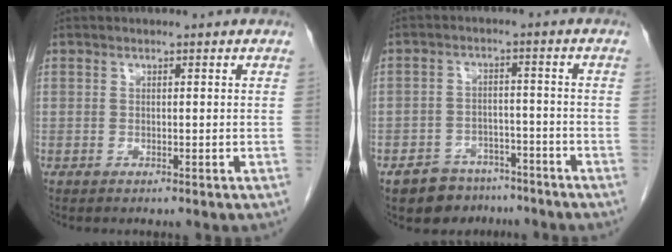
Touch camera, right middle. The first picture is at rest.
{"total": 6.9, "force": [-5.4, 4.2, 0.9], "torque": [-0.008, 0.010, -0.081]}